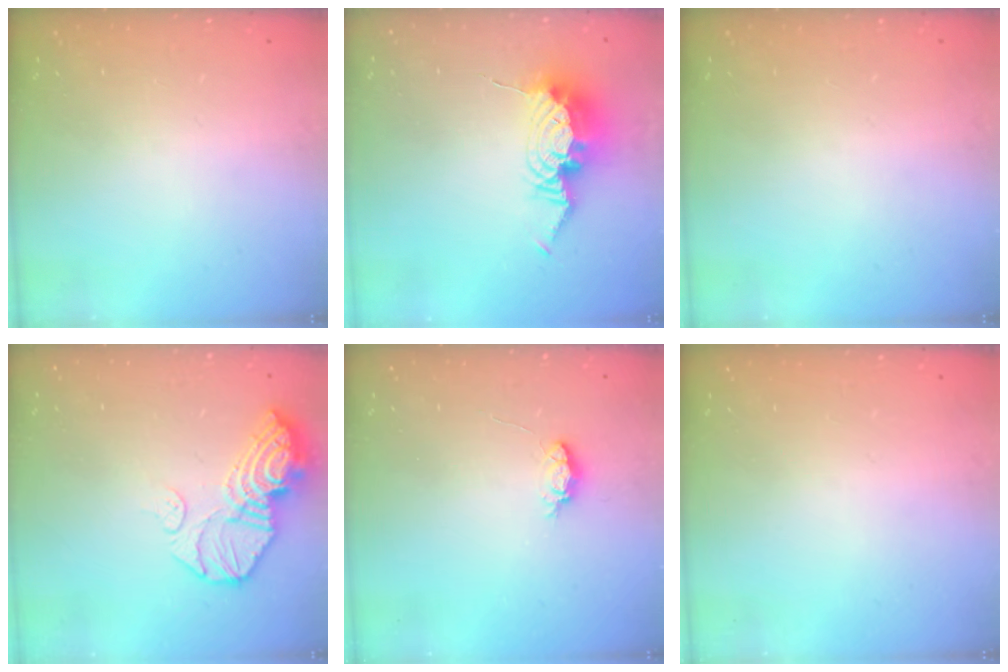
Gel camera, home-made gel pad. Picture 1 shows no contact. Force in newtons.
{"total": 11.6, "press": 11.6, "slide": 1.0}
{"total": 0.0}
{"total": 16.7, "press": 16.6, "slide": 2.0}
{"total": 3.5, "press": 3.4, "slide": 0.5}
{"total": 0.0}